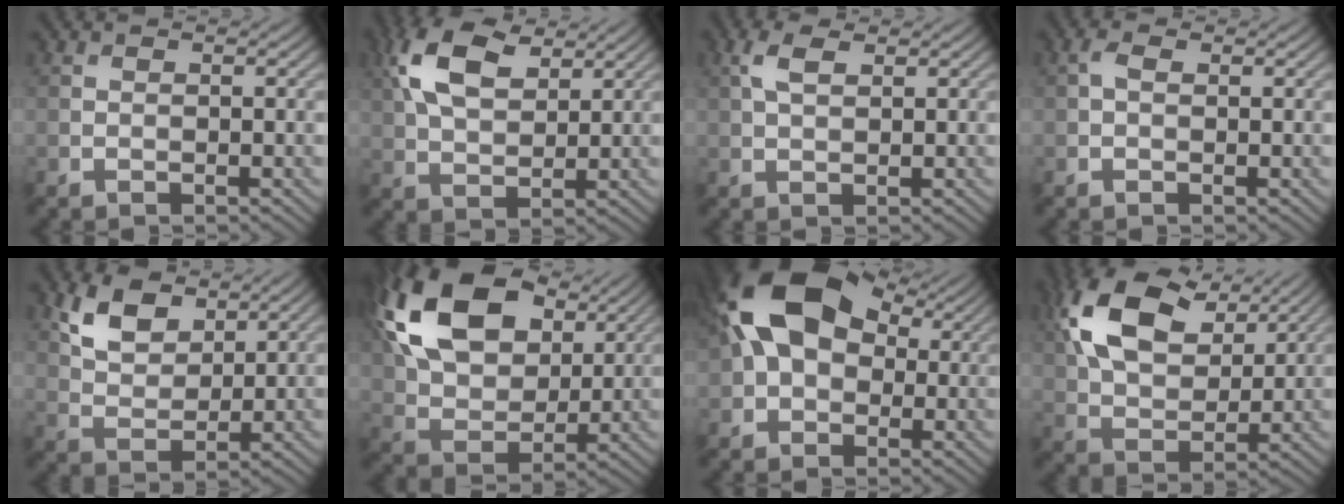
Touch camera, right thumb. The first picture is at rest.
{"total": 10.1, "force": [4.4, 5.4, 7.3], "torque": [-0.184, 0.018, 0.087]}
{"total": 3.2, "force": [1.4, 1.5, 2.4], "torque": [-0.064, 0.007, 0.027]}
{"total": 1.4, "force": [0.4, 0.9, 1.1], "torque": [-0.025, 0.005, 0.002]}
{"total": 6.5, "force": [3.8, 3.8, 3.7], "torque": [-0.081, -0.003, 0.074]}
{"total": 17.8, "force": [7.7, 10.9, 11.8], "torque": [-0.273, 0.030, 0.135]}
{"total": 15.3, "force": [3.8, 10.0, 11.0], "torque": [-0.199, 0.022, 0.055]}
{"total": 14.4, "force": [6.5, 8.2, 9.9], "torque": [-0.227, 0.021, 0.123]}